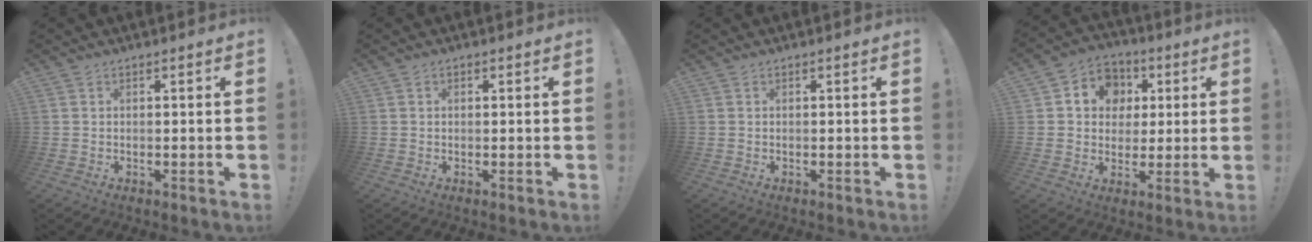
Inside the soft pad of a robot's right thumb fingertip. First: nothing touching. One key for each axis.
{"total": 0.6, "fx": 0.0, "fy": 0.5, "fz": 0.2, "tx": 0.004, "ty": 0.000, "tz": -0.002}
{"total": 0.0}
{"total": 10.3, "fx": 2.0, "fy": 9.3, "fz": 3.8, "tx": -0.053, "ty": -0.004, "tz": 0.046}